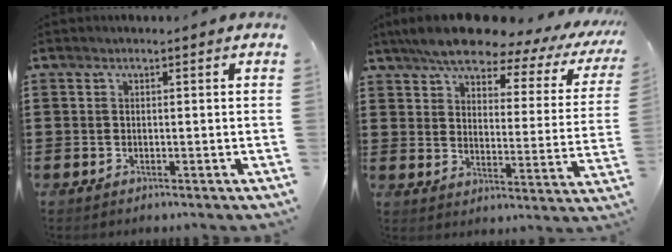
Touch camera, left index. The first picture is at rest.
{"total": 8.2, "force": [7.0, 1.7, 3.8], "torque": [-0.093, -0.040, 0.120]}